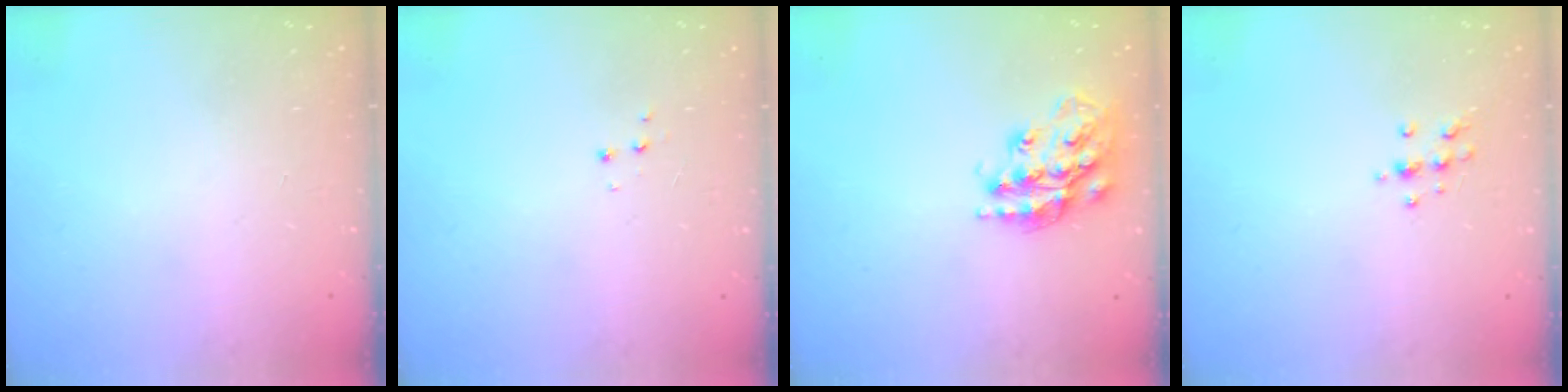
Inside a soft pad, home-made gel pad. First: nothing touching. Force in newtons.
{"total": 3.4, "press": 3.3, "slide": 0.6}
{"total": 19.7, "press": 19.6, "slide": 1.4}
{"total": 6.8, "press": 6.8, "slide": 0.6}